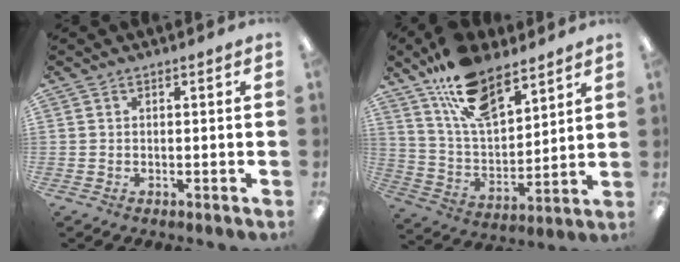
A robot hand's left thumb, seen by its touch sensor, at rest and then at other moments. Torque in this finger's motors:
{"motor_torque": [2.04, 1.30, 1.48, -1.29, 0.17]}